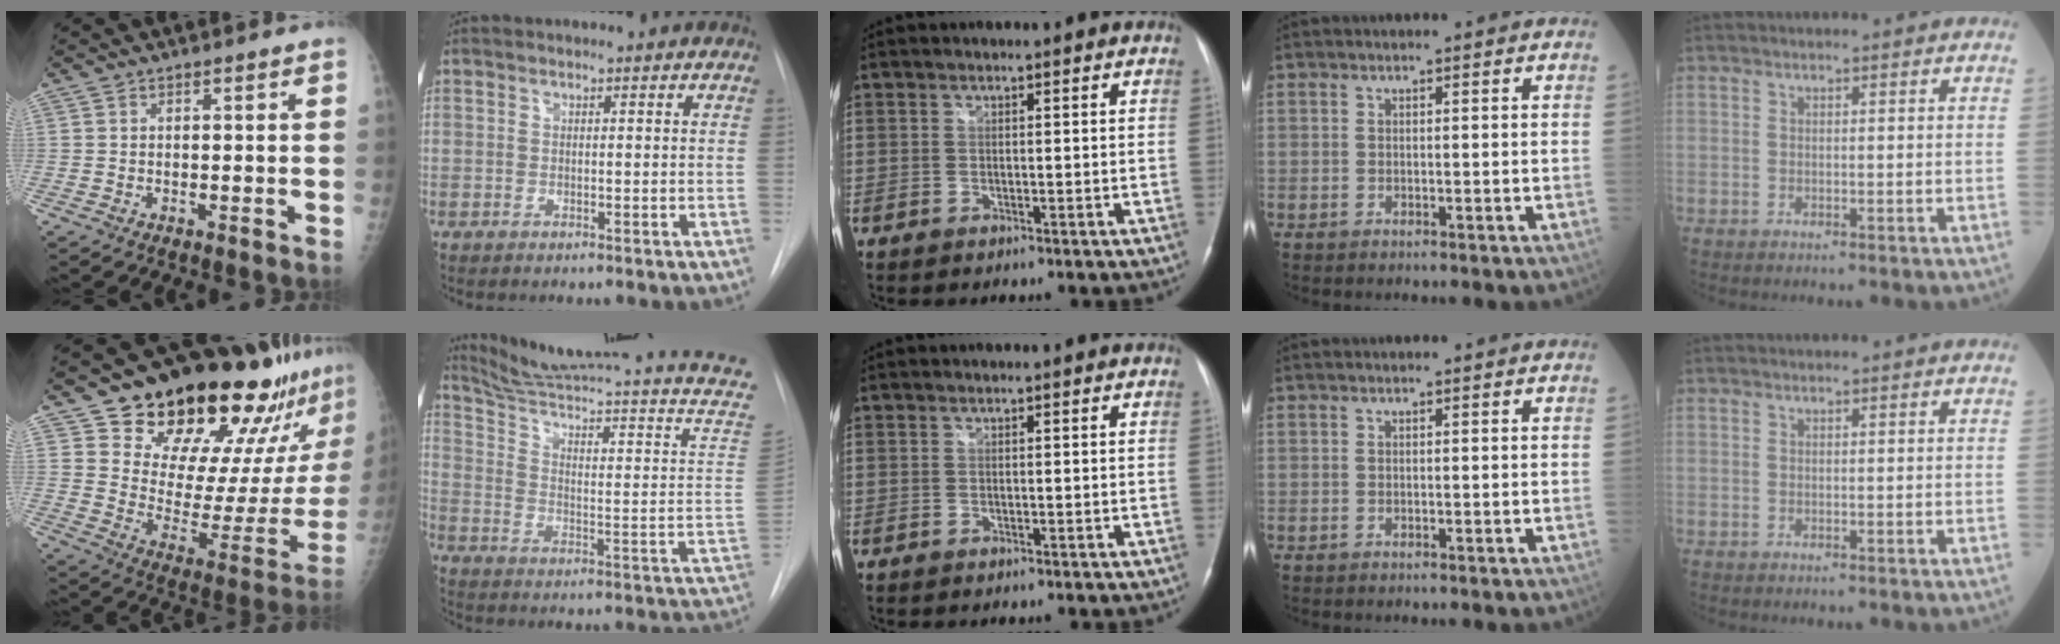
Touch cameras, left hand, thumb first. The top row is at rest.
{"thumb": {"total": 28.1, "force": [22.5, 10.2, 13.3], "torque": [-0.155, -0.122, 0.312]}, "index": {"total": 30.2, "force": [27.1, -1.5, 13.4], "torque": [-0.205, -0.134, 0.353]}}